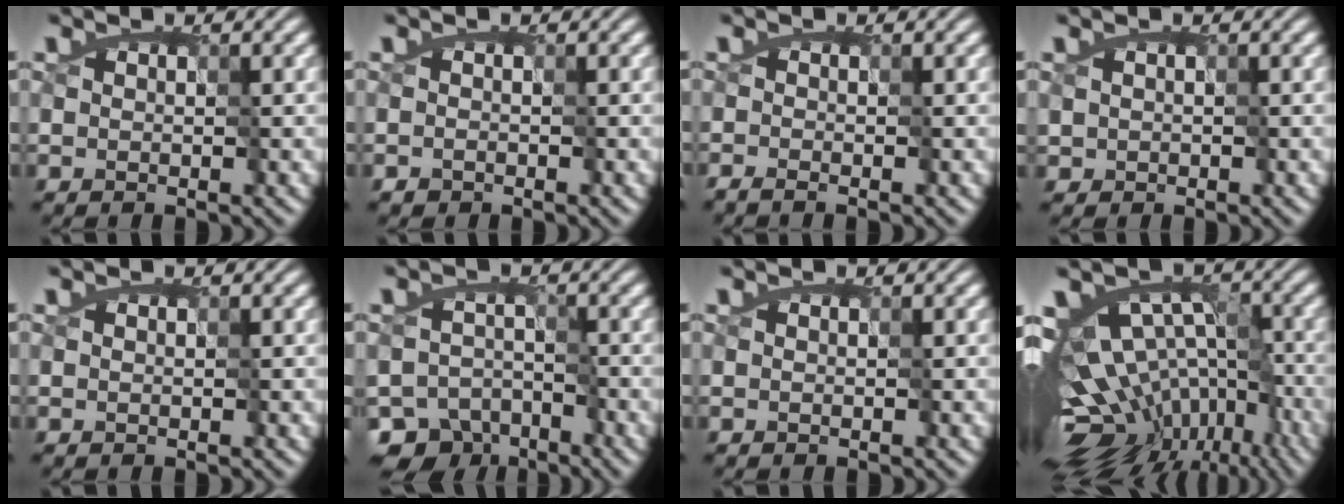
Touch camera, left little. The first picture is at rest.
{"total": 0.5, "force": [-0.5, 0.2, 0.0], "torque": [0.004, 0.001, -0.010]}
{"total": 1.1, "force": [-0.9, 0.2, 0.6], "torque": [-0.005, -0.001, -0.019]}
{"total": 0.7, "force": [-0.3, 0.7, 0.1], "torque": [-0.003, 0.001, -0.006]}
{"total": 0.0}
{"total": 7.5, "force": [-5.5, 4.9, 1.5], "torque": [0.002, -0.002, -0.088]}
{"total": 0.0}
{"total": 13.0, "force": [-4.8, 7.7, 9.4], "torque": [-0.166, -0.006, -0.055]}